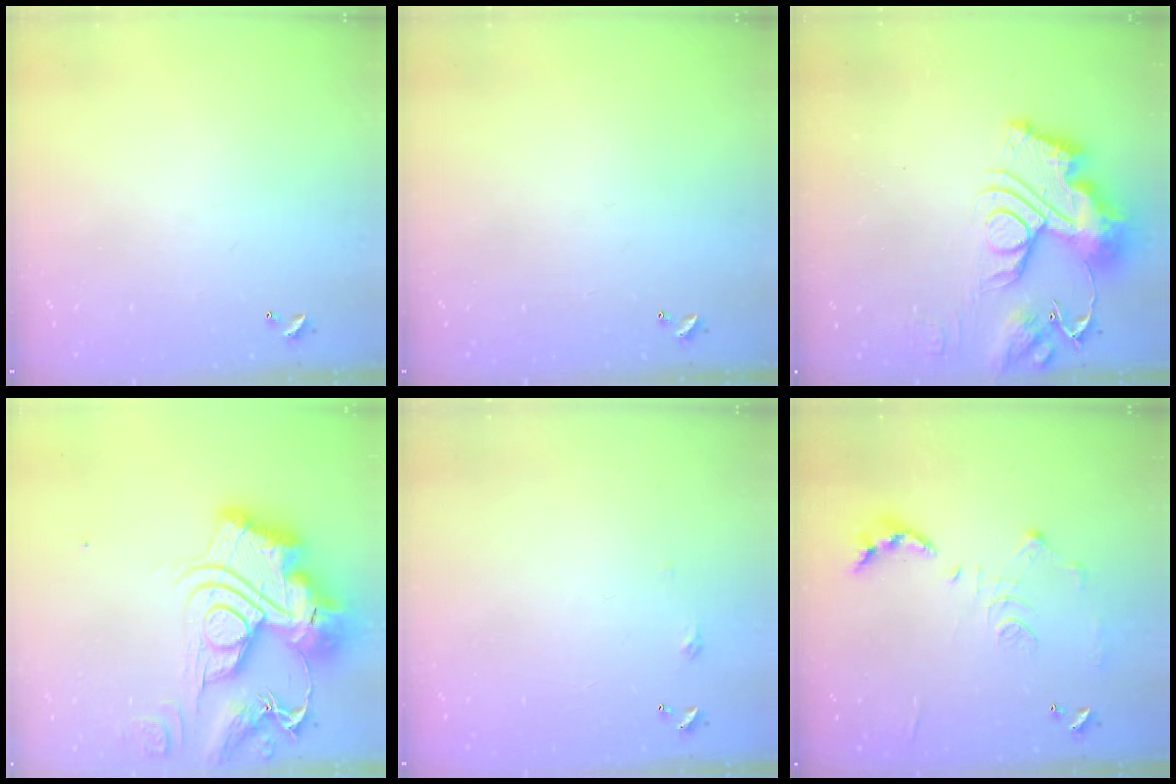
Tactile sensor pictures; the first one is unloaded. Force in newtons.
{"total": 0.0}
{"total": 17.9, "press": 17.8, "slide": 1.9}
{"total": 0.6, "press": 0.6, "slide": 0.0}
{"total": 2.7, "press": 2.6, "slide": 0.4}
{"total": 10.7, "press": 10.6, "slide": 0.5}